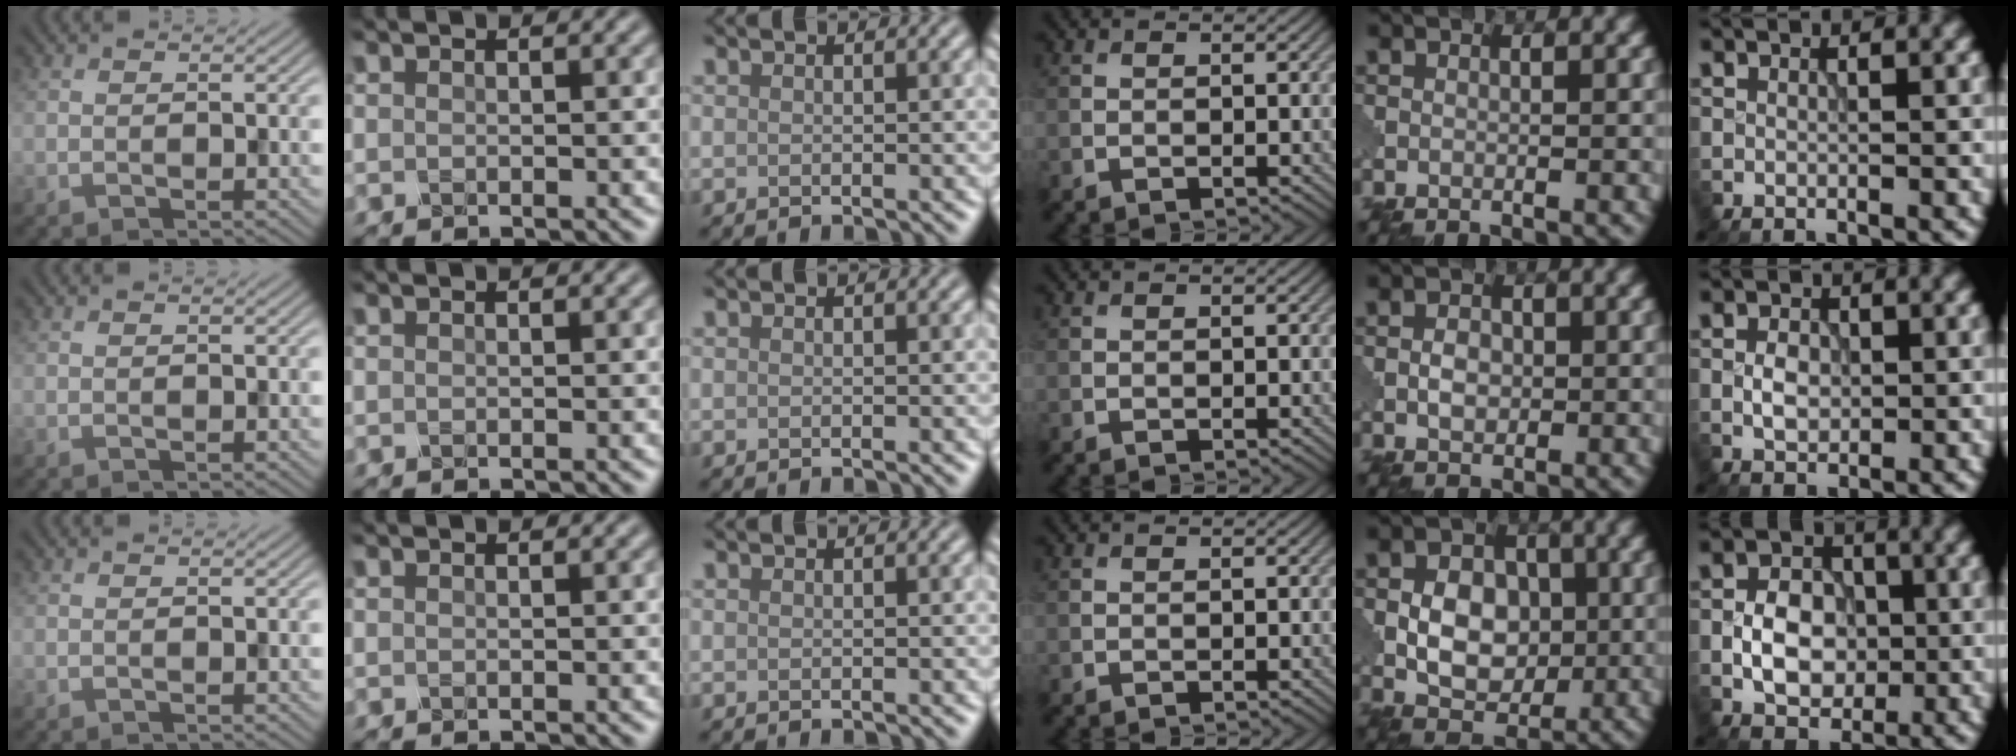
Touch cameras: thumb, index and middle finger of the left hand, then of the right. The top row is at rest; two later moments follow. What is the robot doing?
{"motion": "close", "object": "eyeshadow palette"}